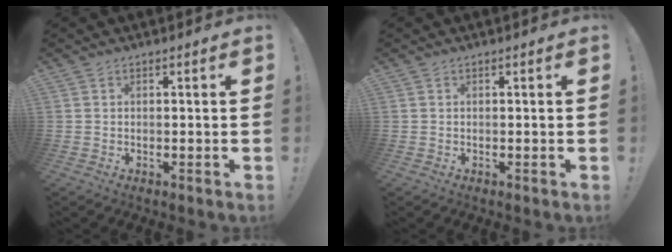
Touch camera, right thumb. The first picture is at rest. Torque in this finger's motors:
{"motor_torque": [0.00, 0.00, 0.00, 0.00, 0.00]}